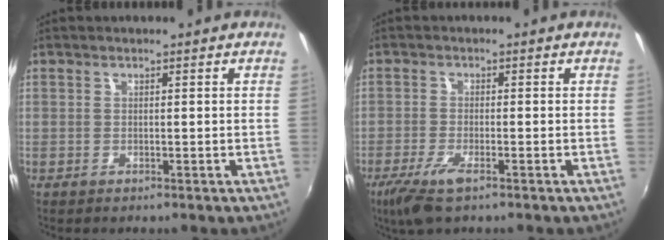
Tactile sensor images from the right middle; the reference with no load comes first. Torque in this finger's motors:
{"motor_torque": [0.91, -0.64, 0.27, 0.10]}